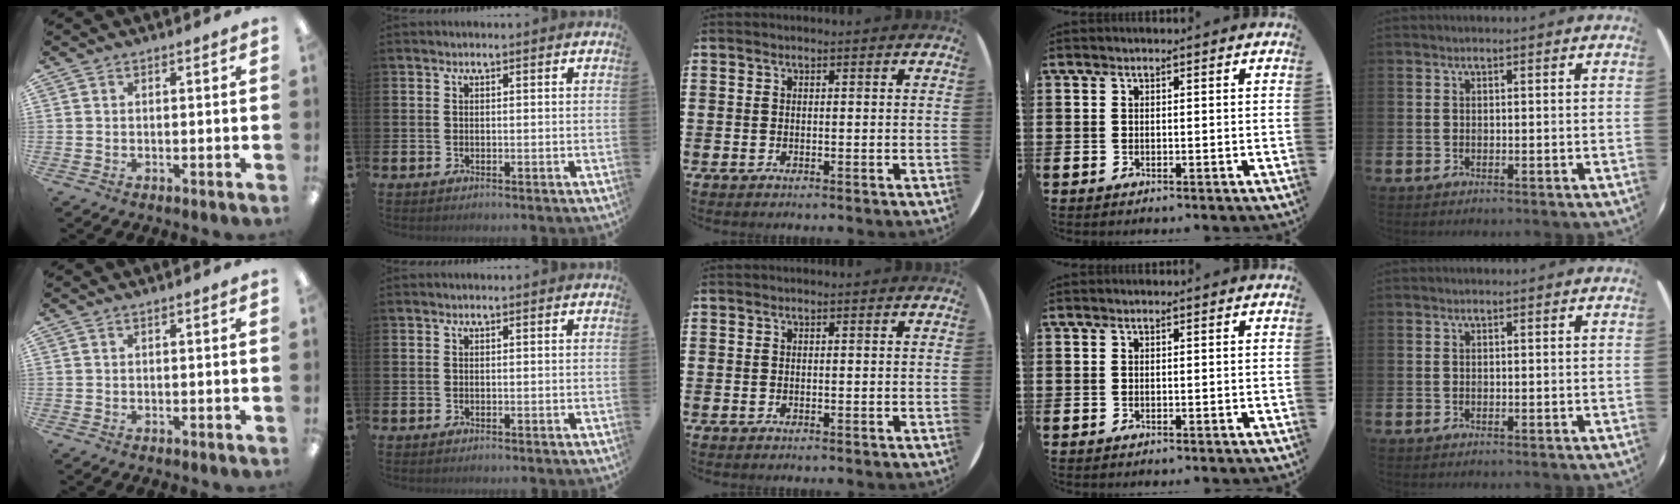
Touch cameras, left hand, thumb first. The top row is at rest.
{}